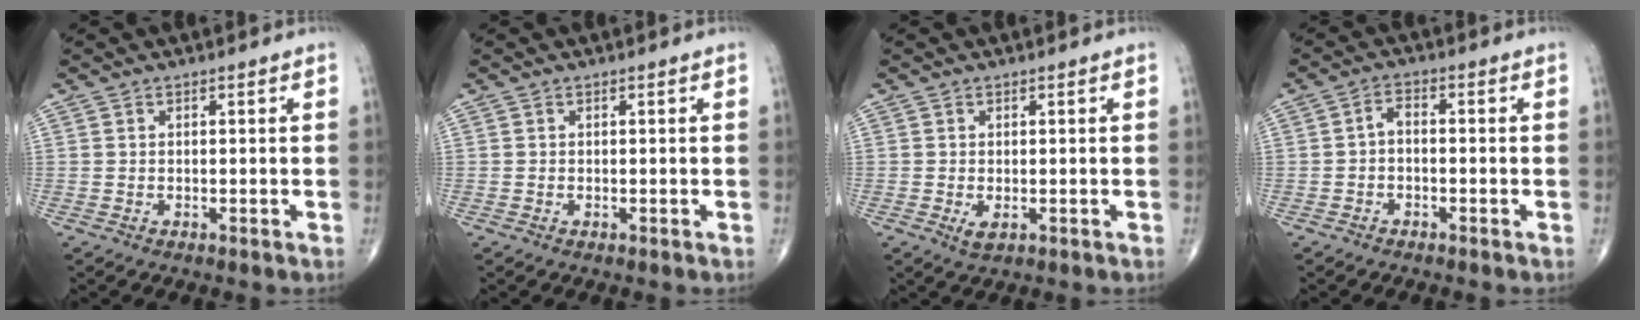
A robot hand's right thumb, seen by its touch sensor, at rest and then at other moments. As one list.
[{"total": 0.0}, {"total": 1.9, "force": [-0.4, 1.0, 1.6], "torque": [-0.030, -0.005, -0.004]}, {"total": 2.6, "force": [-0.7, 1.5, 2.0], "torque": [-0.031, 0.017, -0.018]}]